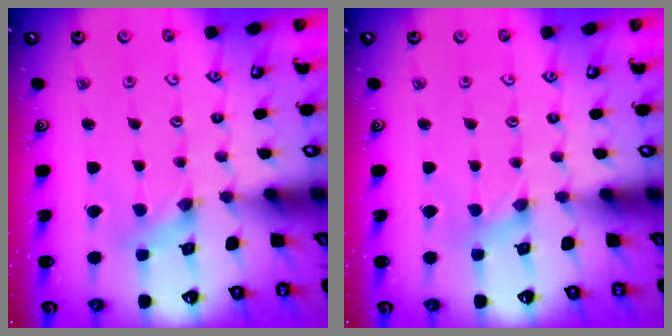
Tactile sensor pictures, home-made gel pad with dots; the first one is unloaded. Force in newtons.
{"total": 0.0}